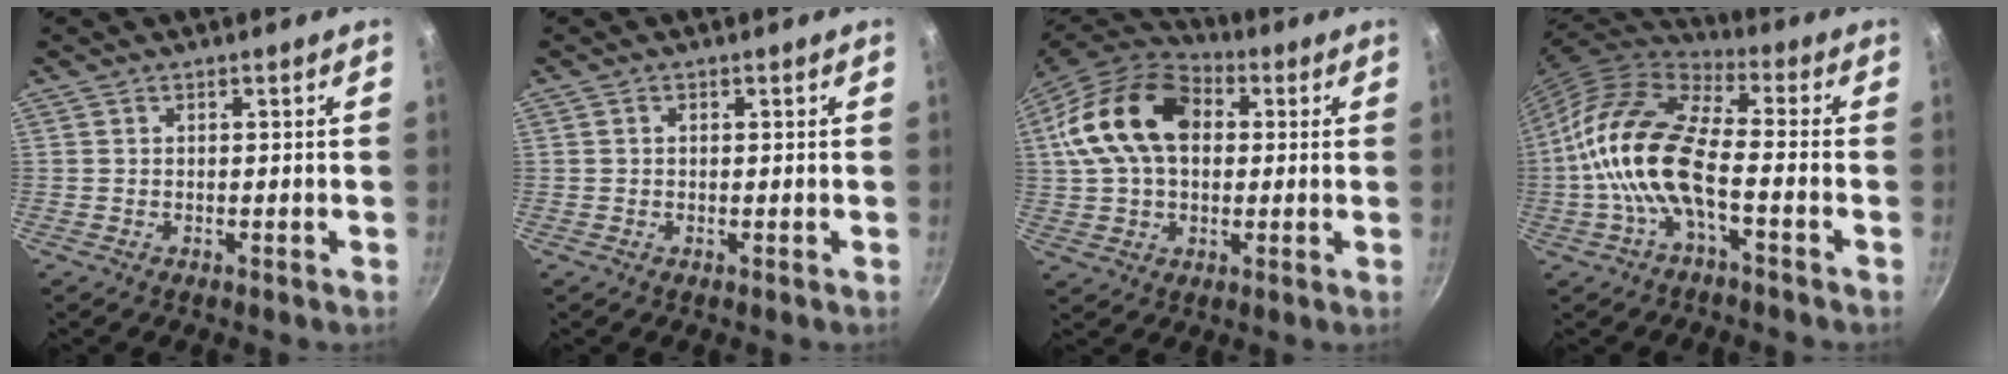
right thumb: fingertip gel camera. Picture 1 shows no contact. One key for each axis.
{"total": 0.7, "fx": 0.2, "fy": 0.5, "fz": 0.4, "tx": -0.007, "ty": 0.004, "tz": 0.003}
{"total": 18.9, "fx": 3.4, "fy": 12.8, "fz": 13.4, "tx": -0.232, "ty": 0.021, "tz": 0.045}
{"total": 16.4, "fx": -3.4, "fy": 7.0, "fz": 14.4, "tx": -0.279, "ty": 0.036, "tz": -0.080}